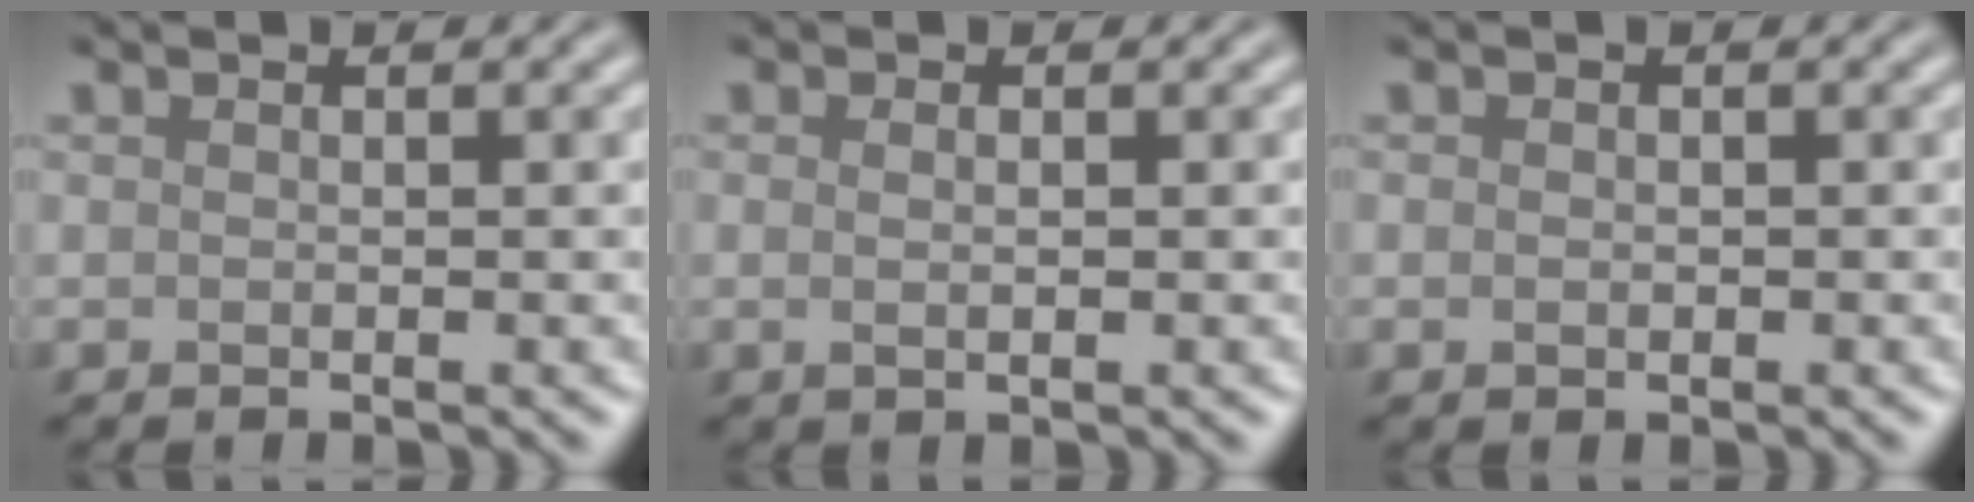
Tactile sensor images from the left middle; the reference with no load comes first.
{"total": 0.9, "force": [0.1, 0.2, 0.8], "torque": [-0.016, 0.000, 0.001]}
{"total": 0.7, "force": [0.0, 0.5, 0.4], "torque": [-0.006, -0.001, -0.001]}